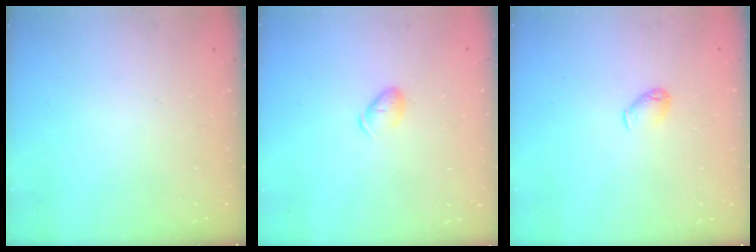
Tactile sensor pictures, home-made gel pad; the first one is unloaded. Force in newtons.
{"total": 5.4, "press": 5.4, "slide": 0.7}
{"total": 4.6, "press": 4.5, "slide": 1.0}